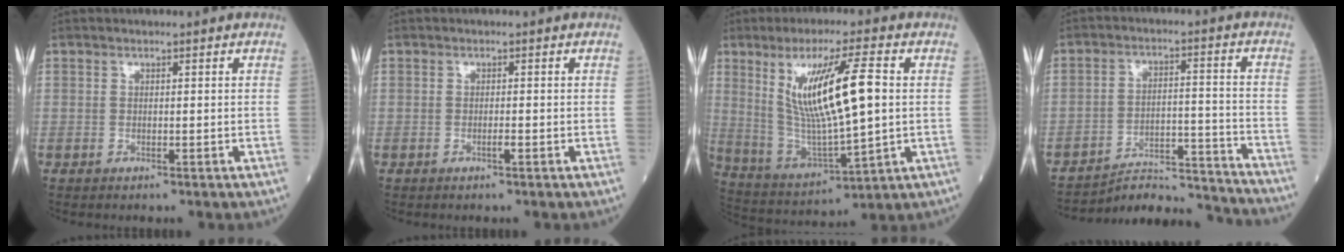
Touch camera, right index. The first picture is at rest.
{"total": 0.6, "force": [-0.3, 0.0, 0.6], "torque": [-0.012, 0.002, -0.001]}
{"total": 15.2, "force": [3.1, 1.8, 14.8], "torque": [-0.284, -0.003, 0.063]}
{"total": 13.8, "force": [-13.7, -0.2, 0.9], "torque": [-0.010, 0.027, -0.206]}